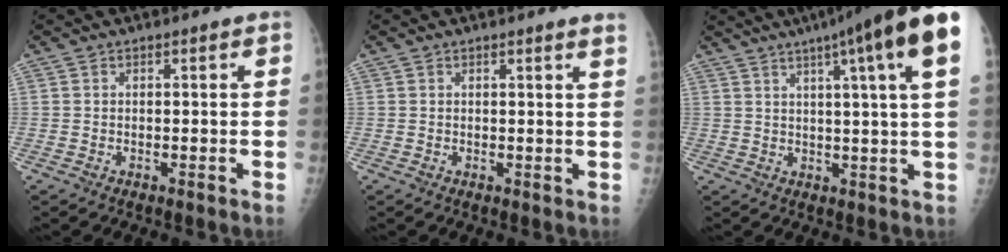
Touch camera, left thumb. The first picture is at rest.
{"total": 1.9, "force": [1.6, -0.5, 0.9], "torque": [-0.025, -0.012, 0.012]}
{"total": 17.8, "force": [9.7, 0.7, 14.9], "torque": [-0.208, -0.007, 0.110]}